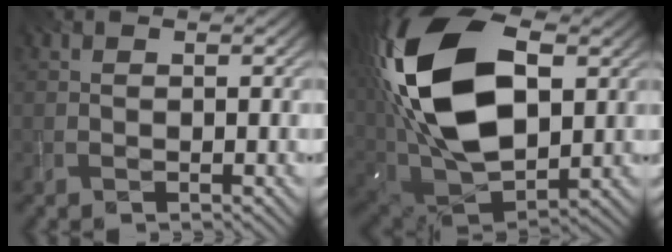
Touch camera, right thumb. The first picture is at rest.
{"total": 21.4, "force": [4.8, 12.8, 16.5], "torque": [-0.366, 0.018, 0.082]}